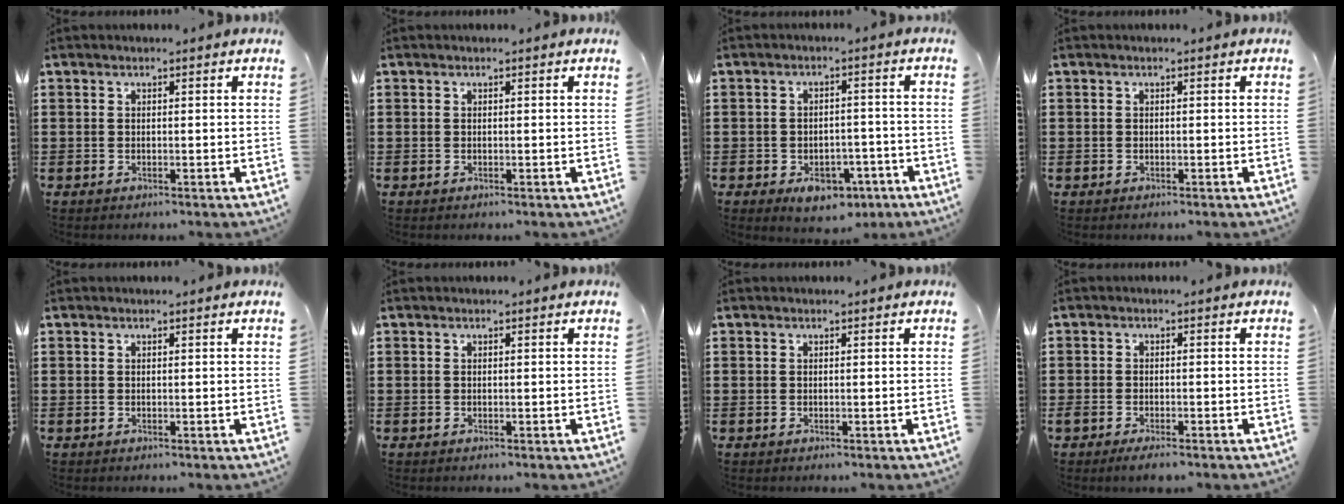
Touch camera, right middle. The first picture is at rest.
{"total": 0.0}
{"total": 4.9, "force": [-3.2, 2.7, 2.4], "torque": [-0.037, 0.015, -0.058]}
{"total": 0.0}
{"total": 0.0}
{"total": 0.0}
{"total": 0.0}
{"total": 1.7, "force": [-1.3, 0.4, 1.0], "torque": [-0.025, -0.002, -0.027]}